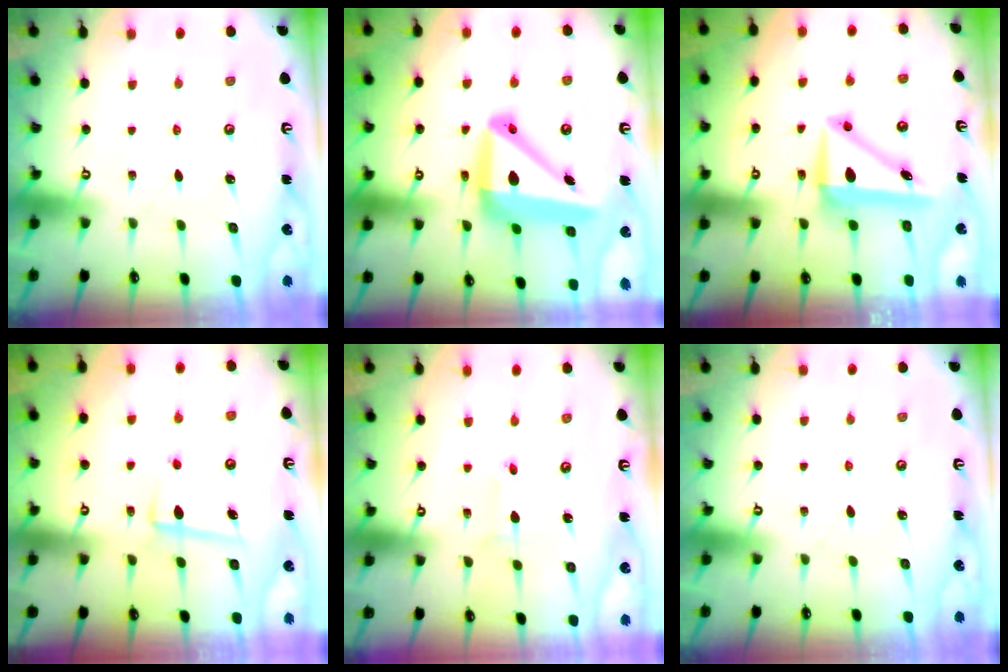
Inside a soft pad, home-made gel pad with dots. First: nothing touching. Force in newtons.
{"total": 15.6, "press": 15.5, "slide": 1.9}
{"total": 8.4, "press": 8.3, "slide": 1.4}
{"total": 6.2, "press": 6.0, "slide": 1.2}
{"total": 2.0, "press": 2.0, "slide": 0.1}
{"total": 0.0}